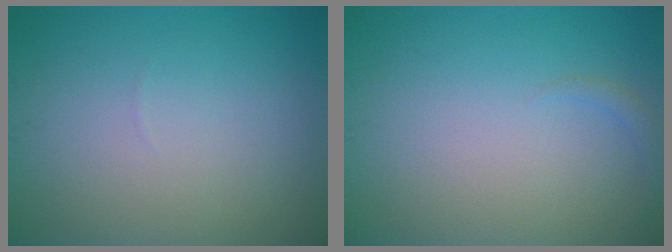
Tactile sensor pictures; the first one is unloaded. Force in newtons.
{"total": 0.8, "press": 0.8, "slide": 0.1}